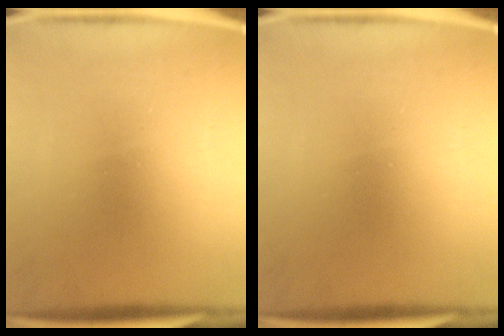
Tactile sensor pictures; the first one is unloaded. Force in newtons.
{"total": 0.0}